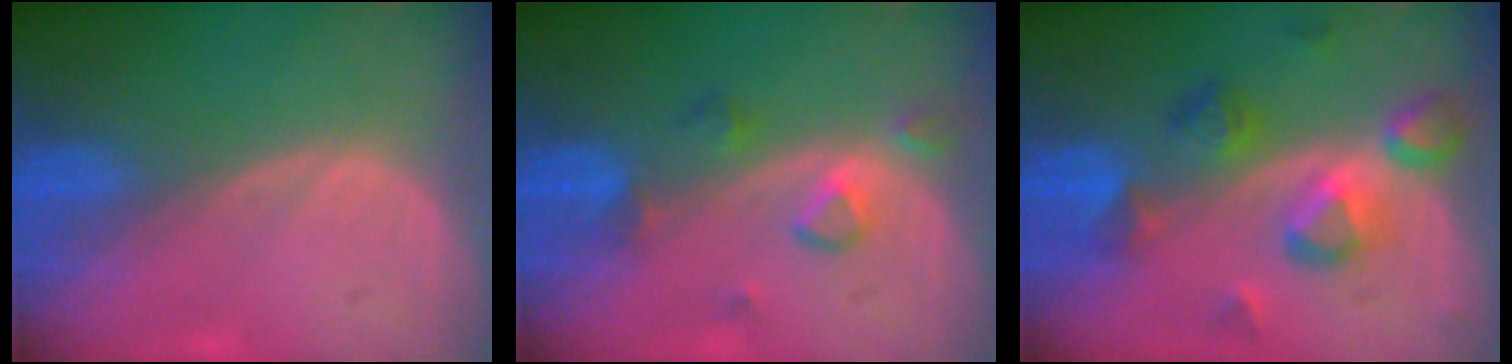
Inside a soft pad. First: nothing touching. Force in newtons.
{"total": 3.6, "press": 3.6, "slide": 0.4}
{"total": 7.6, "press": 7.6, "slide": 0.6}